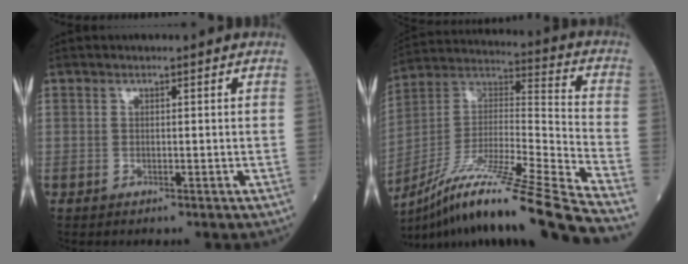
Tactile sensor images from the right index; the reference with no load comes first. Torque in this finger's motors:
{"motor_torque": [-0.40, -1.02, 0.14, 0.12]}